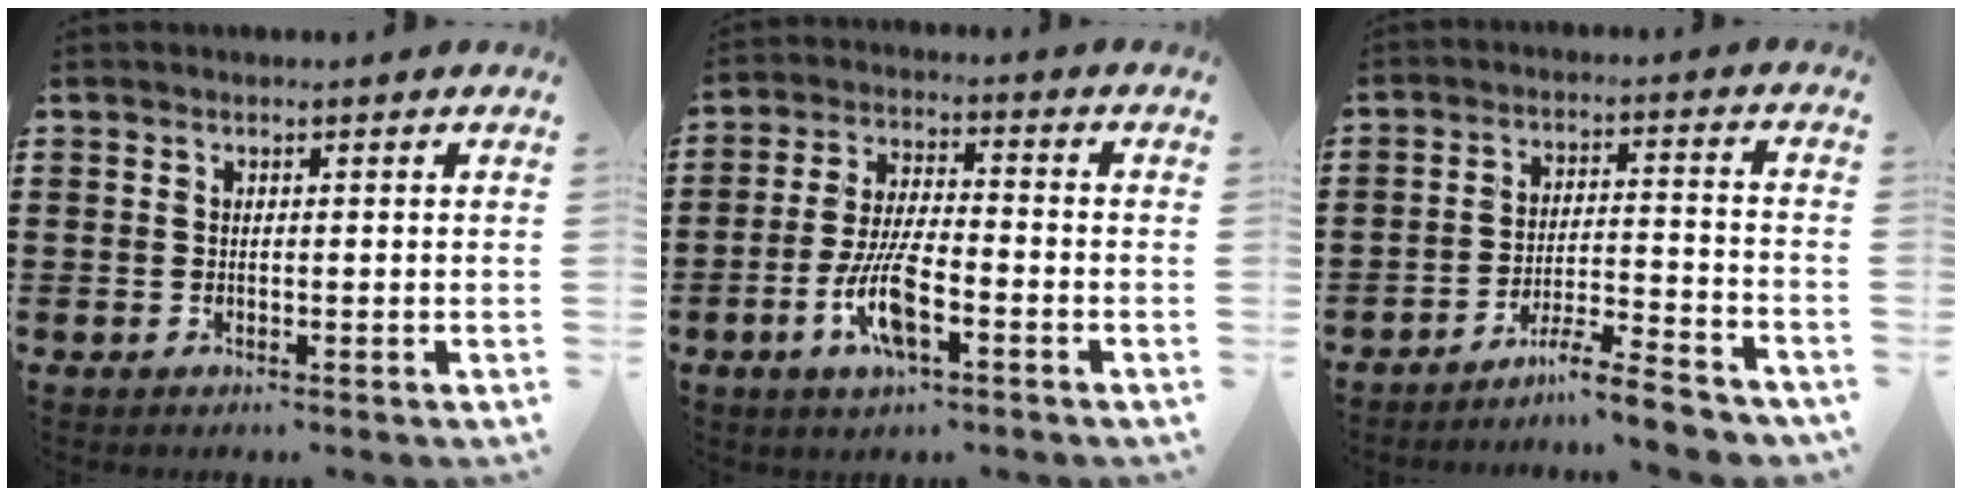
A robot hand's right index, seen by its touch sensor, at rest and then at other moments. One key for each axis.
{"total": 9.2, "fx": -3.7, "fy": 3.0, "fz": 7.8, "tx": -0.171, "ty": -0.006, "tz": -0.071}
{"total": 6.8, "fx": -6.2, "fy": 0.2, "fz": 2.9, "tx": -0.051, "ty": 0.001, "tz": -0.119}